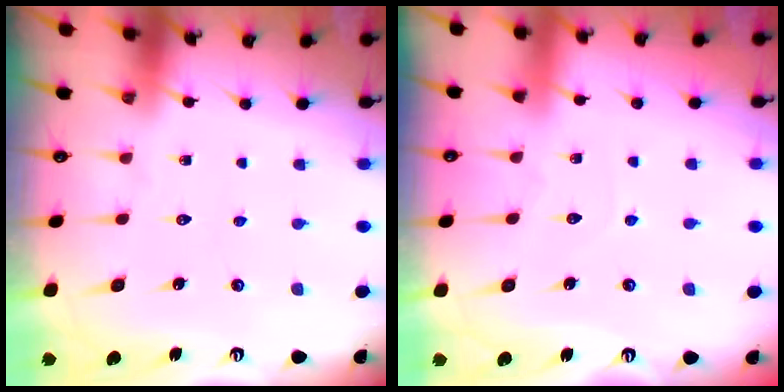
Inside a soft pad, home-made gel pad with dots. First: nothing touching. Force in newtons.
{"total": 2.9, "press": 2.9, "slide": 0.2}